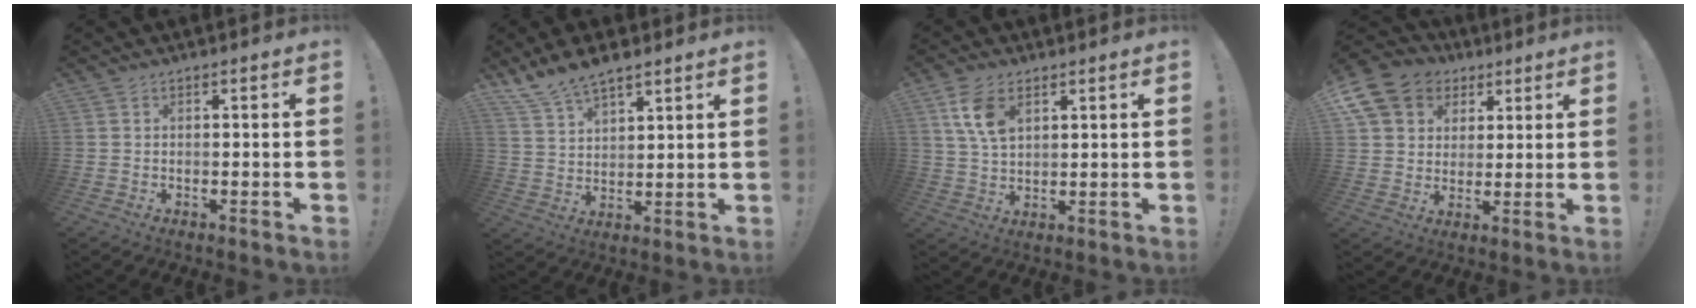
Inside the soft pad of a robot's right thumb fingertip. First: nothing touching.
{"total": 9.1, "force": [7.7, 3.3, 3.6], "torque": [-0.070, -0.046, 0.148]}
{"total": 8.9, "force": [4.2, 5.1, 6.0], "torque": [-0.119, -0.011, 0.079]}
{"total": 13.3, "force": [6.2, 10.6, 5.0], "torque": [-0.070, -0.034, 0.125]}